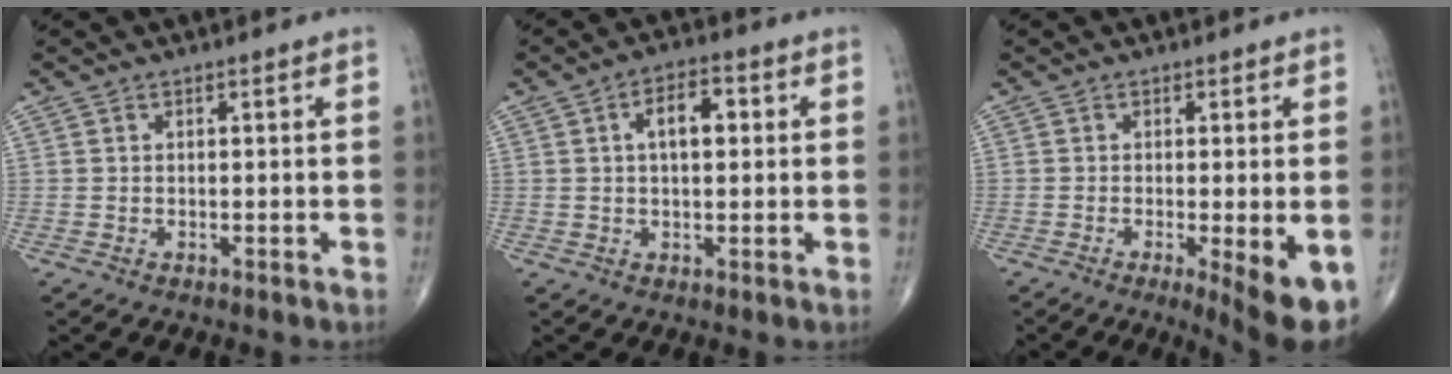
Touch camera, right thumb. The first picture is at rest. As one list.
[{"total": 6.4, "force": [1.2, 3.3, 5.4], "torque": [-0.077, 0.012, 0.016]}, {"total": 9.0, "force": [-3.4, 1.8, 8.1], "torque": [-0.107, -0.023, -0.048]}]